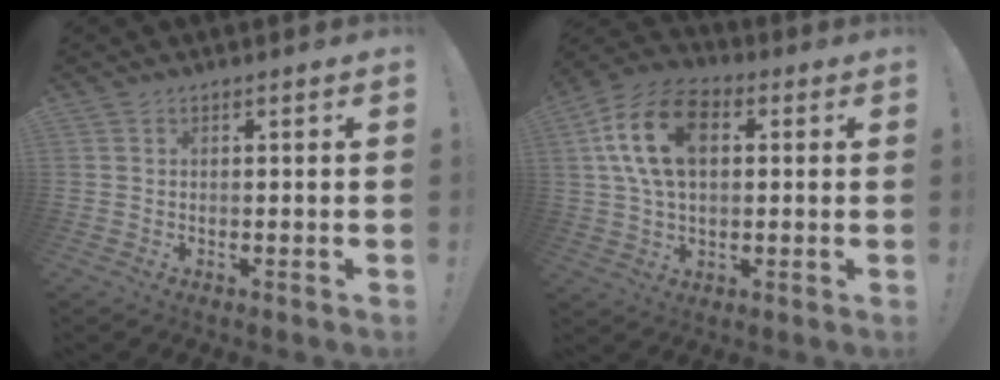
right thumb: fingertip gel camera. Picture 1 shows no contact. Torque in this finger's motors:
{"motor_torque": [1.23, 2.55, 0.36, 0.15, 0.11]}